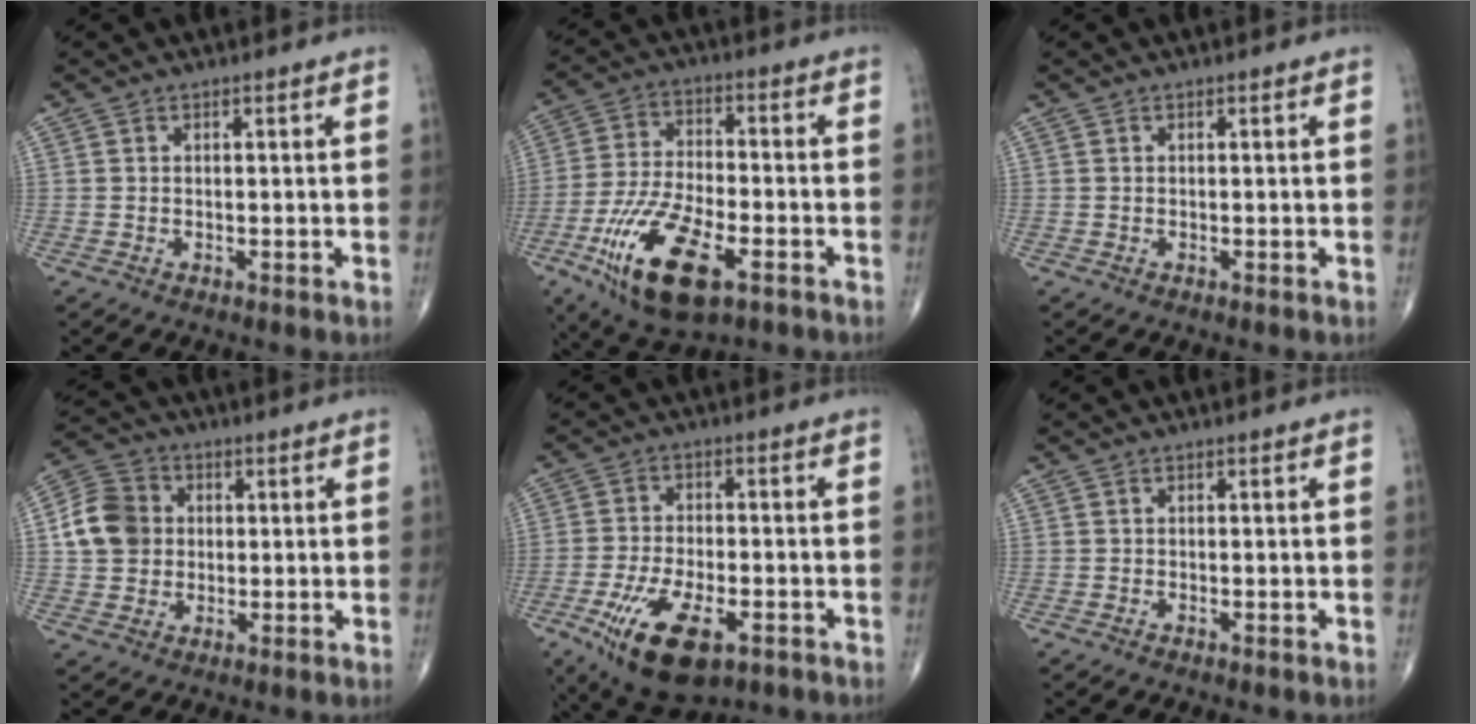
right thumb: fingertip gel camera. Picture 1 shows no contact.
{"total": 17.7, "force": [-7.7, 7.5, 14.1], "torque": [-0.271, 0.013, -0.131]}
{"total": 0.0}
{"total": 9.3, "force": [0.8, 8.1, 4.6], "torque": [-0.071, 0.014, 0.005]}
{"total": 14.2, "force": [-6.5, 6.4, 10.9], "torque": [-0.197, 0.009, -0.099]}
{"total": 0.0}